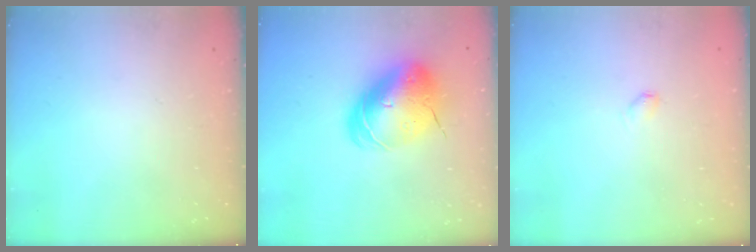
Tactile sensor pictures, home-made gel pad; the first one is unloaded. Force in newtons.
{"total": 12.9, "press": 12.6, "slide": 2.5}
{"total": 2.7, "press": 2.7, "slide": 0.4}